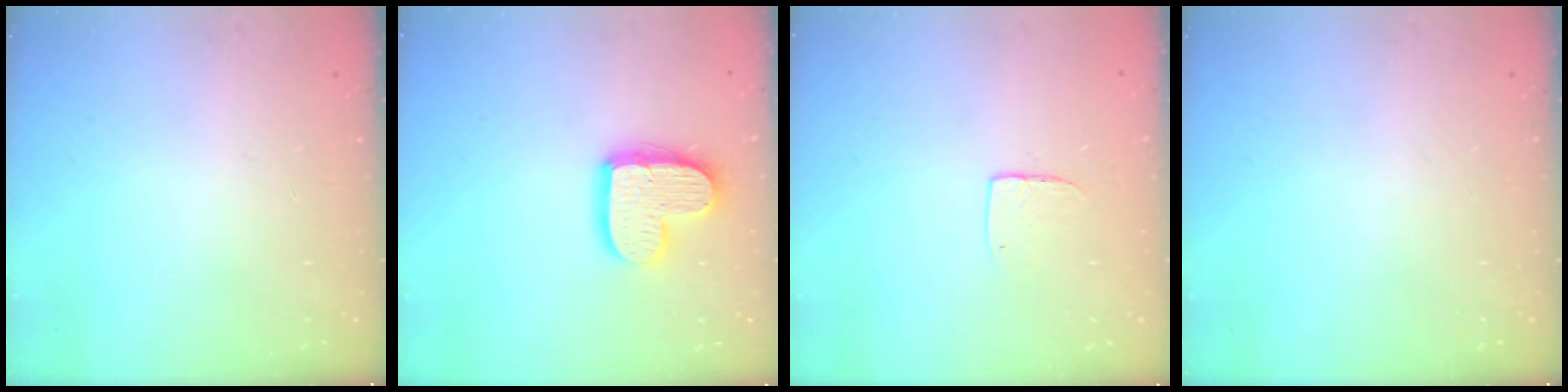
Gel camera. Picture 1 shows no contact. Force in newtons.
{"total": 14.5, "press": 14.4, "slide": 1.3}
{"total": 5.9, "press": 5.9, "slide": 0.5}
{"total": 0.0}